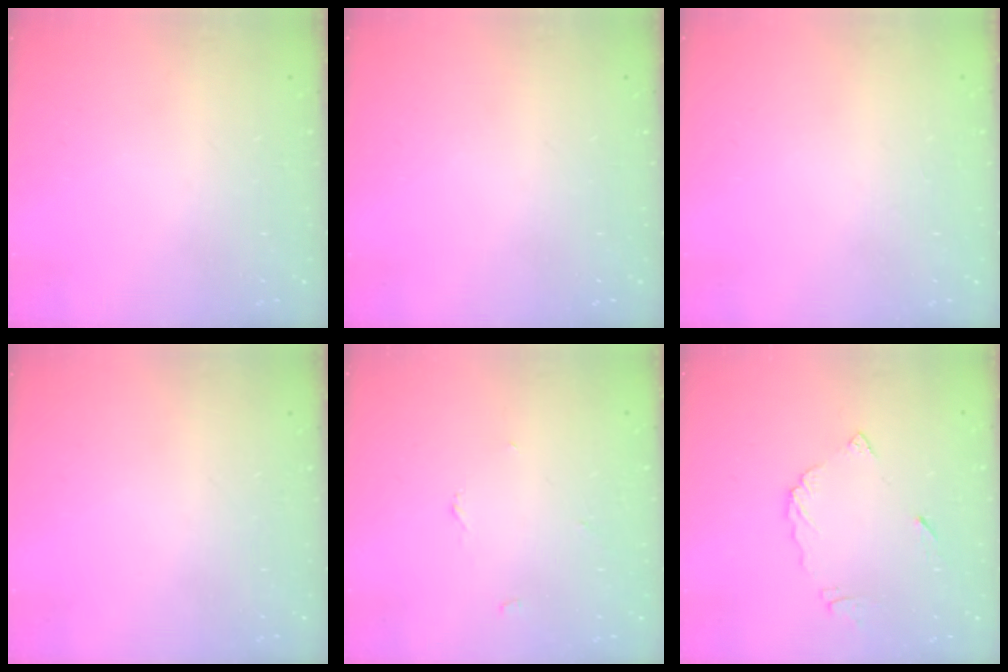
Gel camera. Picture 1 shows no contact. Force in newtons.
{"total": 0.0}
{"total": 1.7, "press": 1.7, "slide": 0.1}
{"total": 0.0}
{"total": 2.7, "press": 2.7, "slide": 0.3}
{"total": 7.1, "press": 7.1, "slide": 0.9}